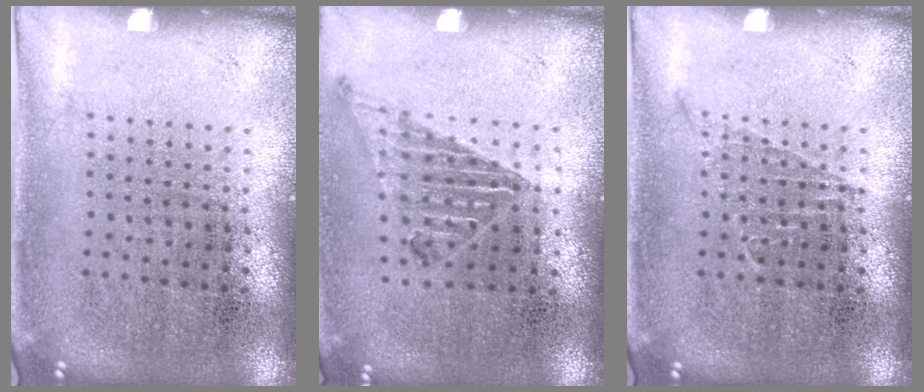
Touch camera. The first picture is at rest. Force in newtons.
{"total": 1.0, "press": 1.0, "slide": 0.2}
{"total": 0.6, "press": 0.6, "slide": 0.1}